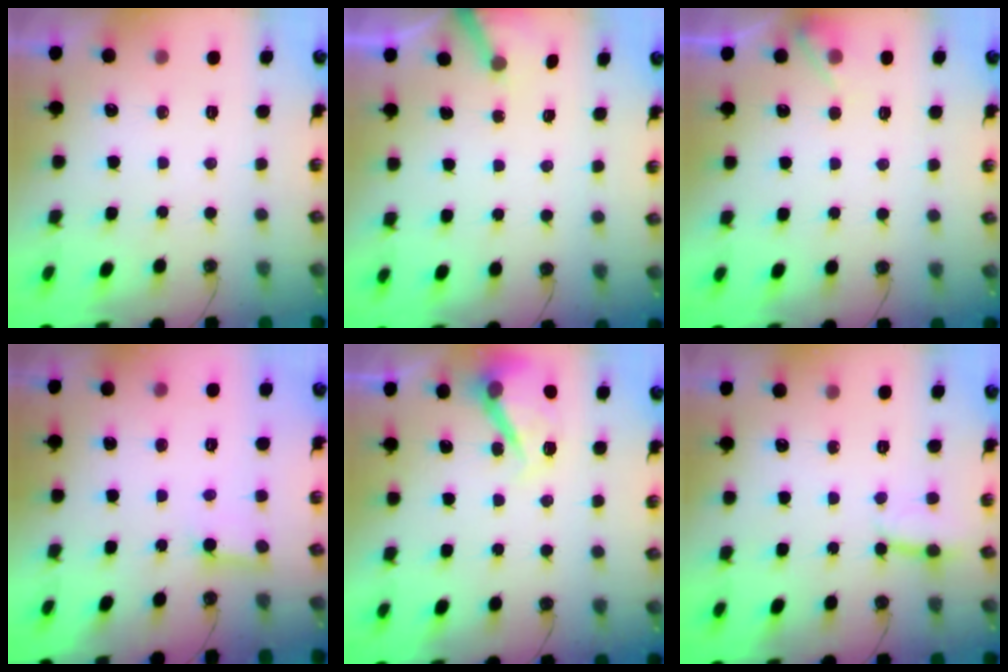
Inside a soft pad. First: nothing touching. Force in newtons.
{"total": 3.1, "press": 3.1, "slide": 0.2}
{"total": 5.3, "press": 5.2, "slide": 0.7}
{"total": 2.6, "press": 2.5, "slide": 0.3}
{"total": 12.6, "press": 12.5, "slide": 1.4}
{"total": 3.1, "press": 3.0, "slide": 0.5}